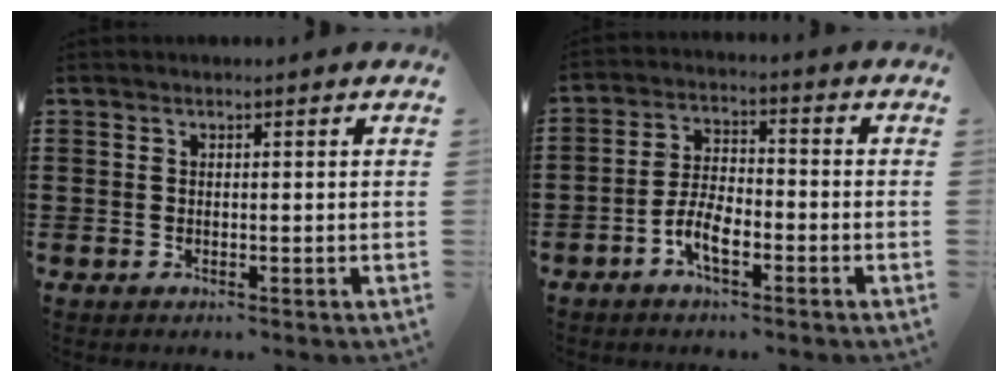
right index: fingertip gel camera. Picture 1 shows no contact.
{"total": 5.4, "force": [-2.9, 2.2, 4.0], "torque": [-0.103, -0.001, -0.063]}